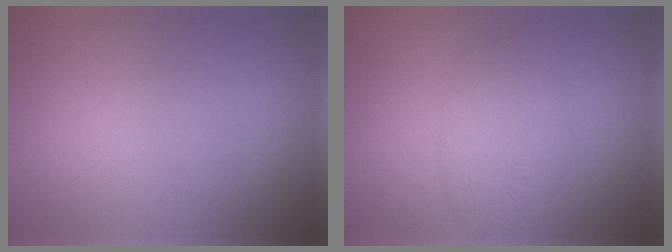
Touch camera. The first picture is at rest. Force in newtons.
{"total": 2.5, "press": 2.5, "slide": 0.0}